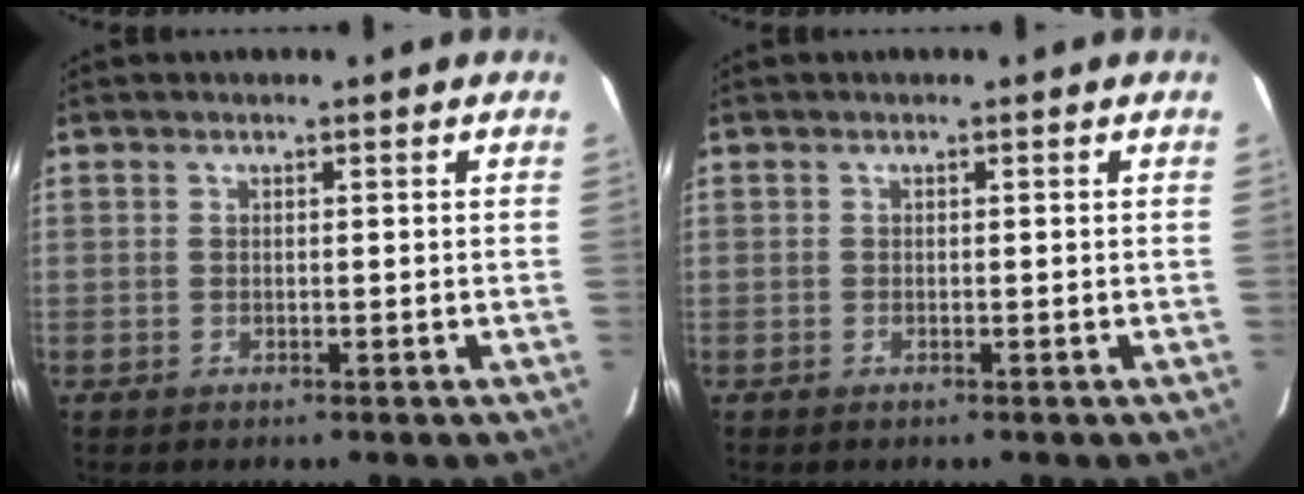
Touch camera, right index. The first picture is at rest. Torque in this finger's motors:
{"motor_torque": [-0.05, -0.04, -0.01, 0.00]}